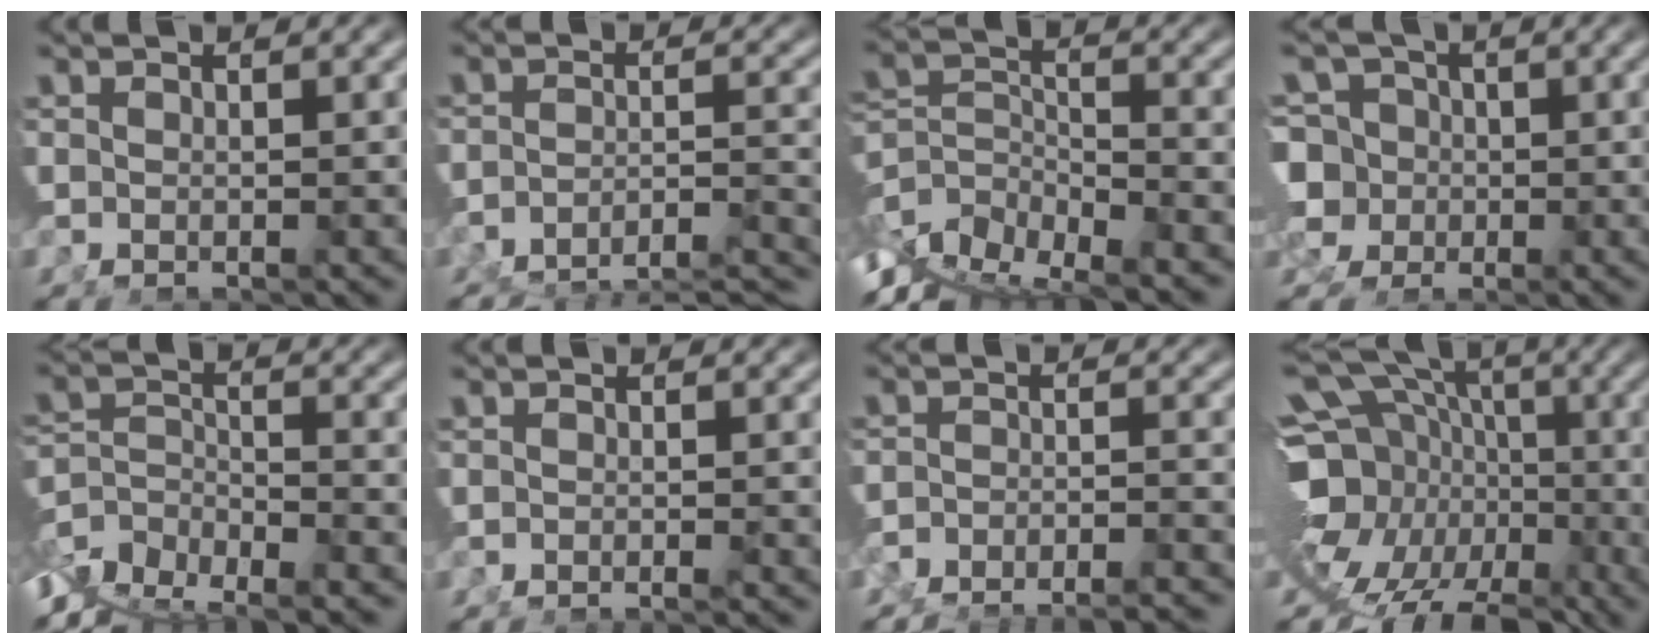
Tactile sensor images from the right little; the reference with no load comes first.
{"total": 11.9, "force": [-10.6, 4.3, 3.4], "torque": [-0.035, -0.030, -0.159]}
{"total": 9.9, "force": [-5.1, 6.1, 5.9], "torque": [-0.124, -0.069, -0.056]}
{"total": 11.5, "force": [-1.9, 10.6, 4.1], "torque": [-0.103, -0.045, -0.031]}
{"total": 8.9, "force": [-5.1, 5.4, 4.9], "torque": [-0.099, -0.052, -0.070]}
{"total": 1.8, "force": [-1.7, -0.4, 0.3], "torque": [0.003, 0.003, -0.030]}
{"total": 8.7, "force": [-8.5, 1.6, 1.4], "torque": [0.003, -0.020, -0.130]}
{"total": 18.5, "force": [-3.8, 14.6, 10.7], "torque": [-0.195, -0.051, -0.050]}